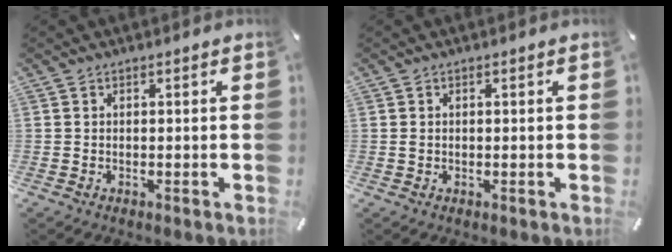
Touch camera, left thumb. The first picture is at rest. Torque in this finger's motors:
{"motor_torque": [0.19, -0.03, 0.15, 0.07, 0.00]}